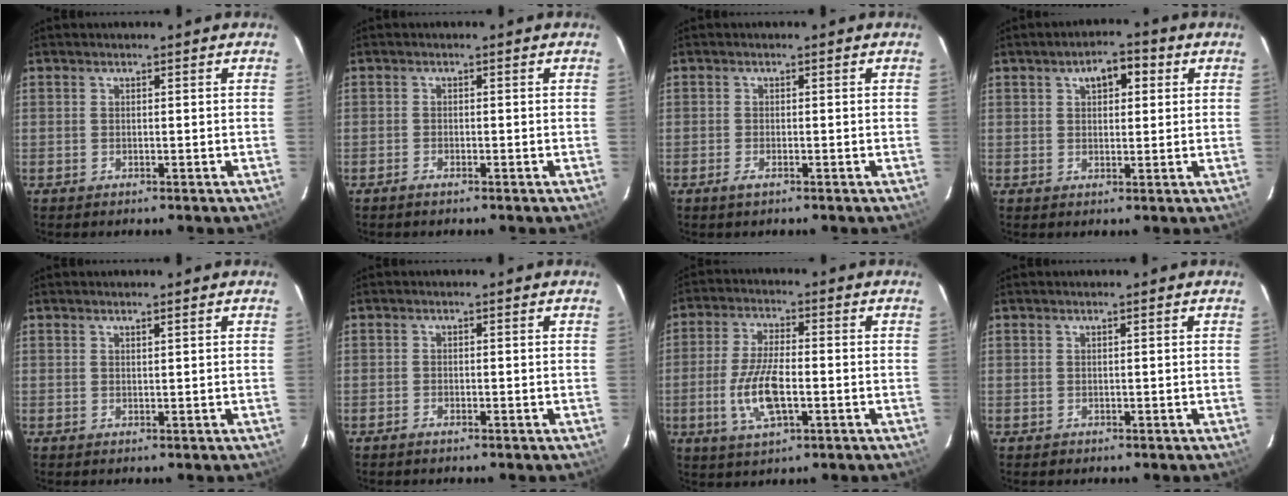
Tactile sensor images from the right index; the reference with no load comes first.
{"total": 0.8, "force": [-0.8, 0.2, 0.3], "torque": [-0.011, -0.002, -0.018]}
{"total": 1.4, "force": [-0.9, 0.4, 1.0], "torque": [-0.022, -0.003, -0.017]}
{"total": 5.2, "force": [2.2, 2.8, 3.8], "torque": [-0.058, 0.019, 0.034]}
{"total": 0.7, "force": [0.7, -0.2, 0.2], "torque": [-0.007, -0.004, 0.010]}
{"total": 0.7, "force": [-0.6, 0.1, 0.2], "torque": [-0.007, -0.002, -0.014]}
{"total": 9.9, "force": [-2.5, 3.5, 8.9], "torque": [-0.185, -0.005, -0.047]}
{"total": 0.0}